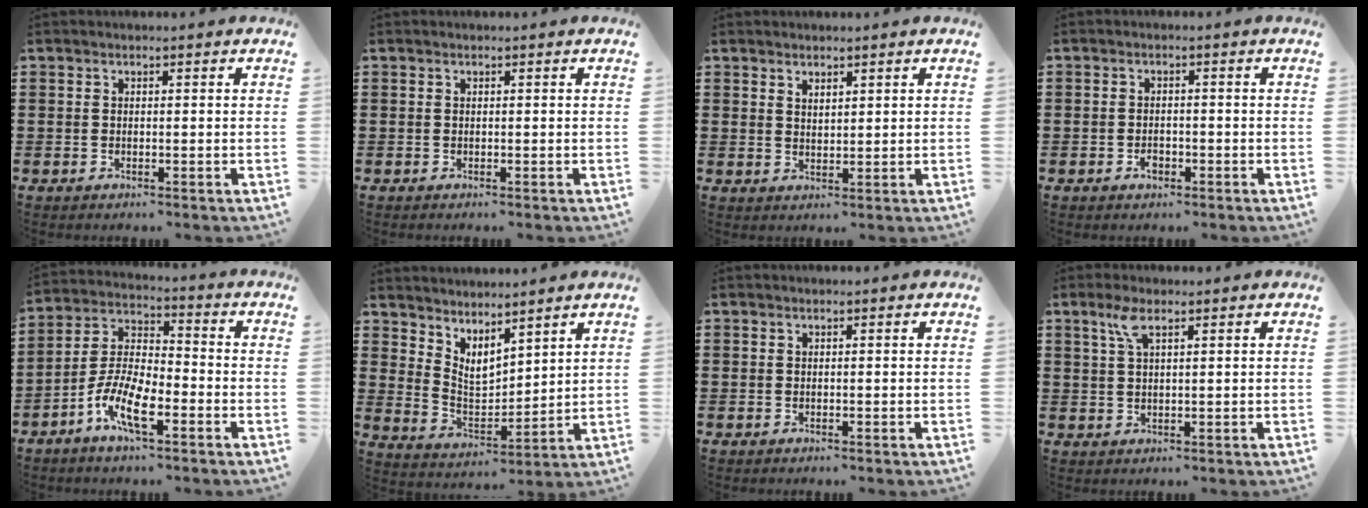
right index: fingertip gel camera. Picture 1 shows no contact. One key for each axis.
{"total": 0.0}
{"total": 1.6, "fx": 1.5, "fy": 0.5, "fz": 0.1, "tx": -0.004, "ty": 0.002, "tz": 0.029}
{"total": 1.5, "fx": -0.9, "fy": 1.0, "fz": 0.6, "tx": -0.014, "ty": -0.001, "tz": -0.018}
{"total": 8.5, "fx": -4.8, "fy": 2.9, "fz": 6.4, "tx": -0.159, "ty": -0.006, "tz": -0.099}
{"total": 4.1, "fx": 3.7, "fy": 1.5, "fz": 0.9, "tx": -0.037, "ty": -0.023, "tz": 0.069}
{"total": 0.0}
{"total": 3.5, "fx": 1.9, "fy": 1.0, "fz": 2.8, "tx": -0.061, "ty": 0.006, "tz": 0.032}